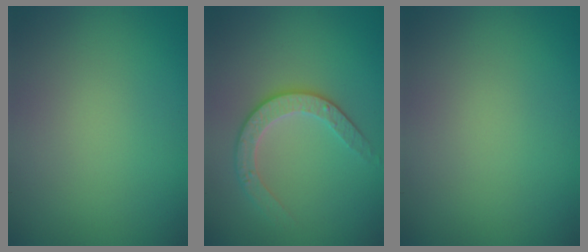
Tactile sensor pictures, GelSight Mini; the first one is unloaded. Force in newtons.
{"total": 2.9, "press": 2.7, "slide": 1.1}
{"total": 0.0}